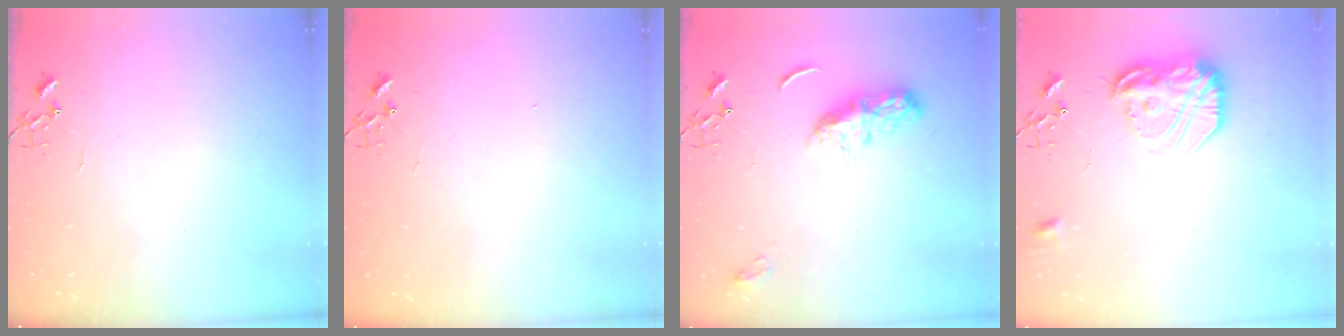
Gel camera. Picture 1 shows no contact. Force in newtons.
{"total": 1.1, "press": 1.1, "slide": 0.1}
{"total": 8.9, "press": 8.9, "slide": 0.1}
{"total": 18.4, "press": 18.3, "slide": 1.7}